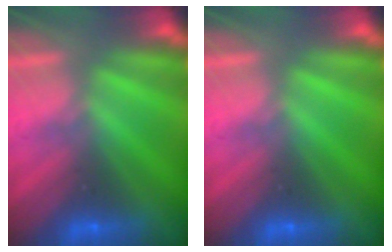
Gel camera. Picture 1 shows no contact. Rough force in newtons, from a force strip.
{"total": 0.0}